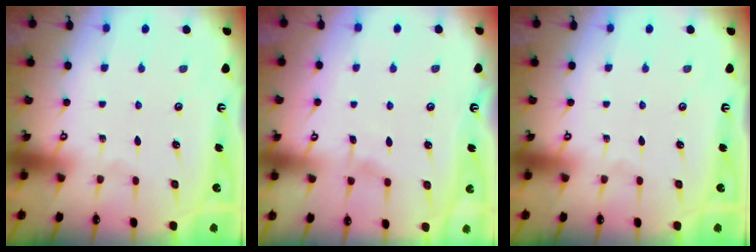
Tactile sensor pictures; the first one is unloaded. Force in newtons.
{"total": 2.5, "press": 2.5, "slide": 0.4}
{"total": 0.0}